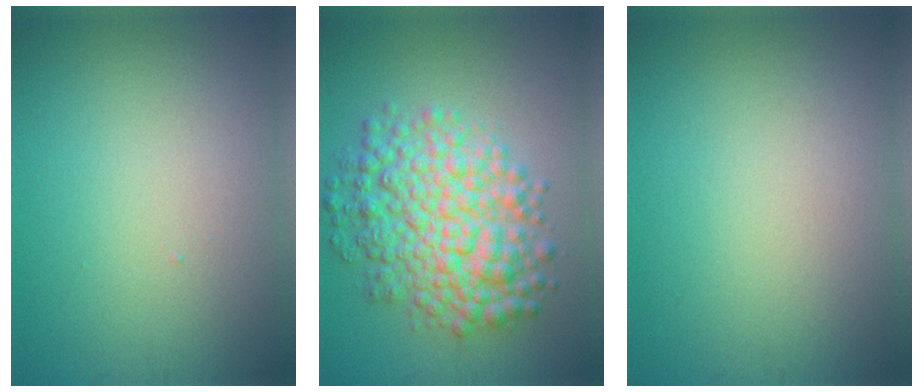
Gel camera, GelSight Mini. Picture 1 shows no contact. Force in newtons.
{"total": 7.7, "press": 7.7, "slide": 0.1}
{"total": 0.0}